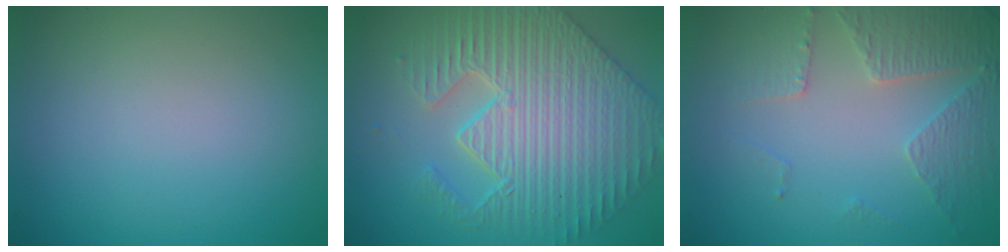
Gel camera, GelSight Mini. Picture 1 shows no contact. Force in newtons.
{"total": 7.0, "press": 5.8, "slide": 3.9}
{"total": 4.4, "press": 3.3, "slide": 2.9}